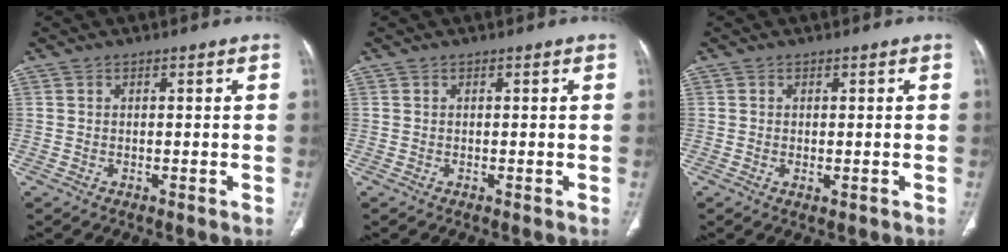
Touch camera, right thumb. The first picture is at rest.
{"total": 0.0}
{"total": 1.2, "force": [-0.3, 0.6, 1.0], "torque": [-0.018, -0.004, -0.002]}